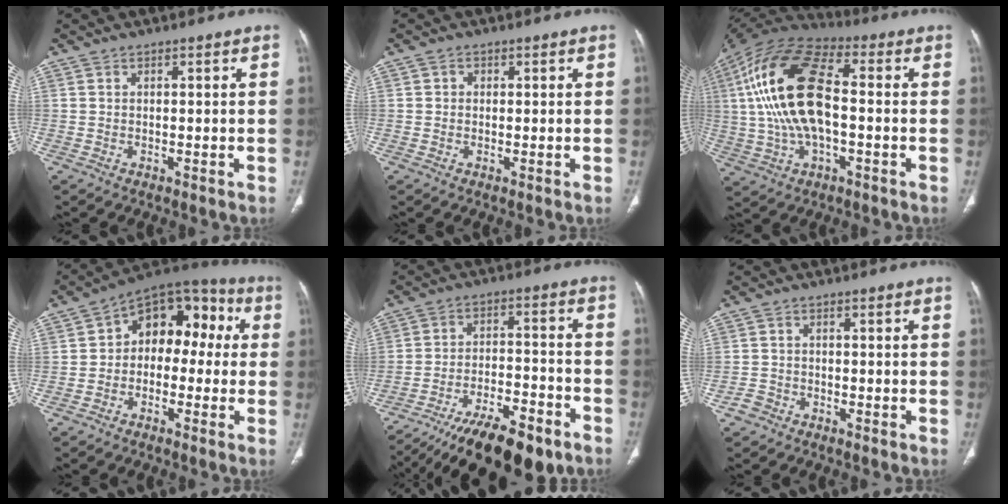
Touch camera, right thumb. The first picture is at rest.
{"total": 1.0, "force": [0.1, 1.0, 0.3], "torque": [0.001, 0.003, 0.000]}
{"total": 20.7, "force": [0.6, 10.1, 18.1], "torque": [-0.367, 0.026, 0.007]}
{"total": 13.3, "force": [0.8, 9.2, 9.6], "torque": [-0.083, 0.055, -0.008]}
{"total": 19.8, "force": [-14.6, 6.6, 11.6], "torque": [-0.175, 0.055, -0.238]}
{"total": 2.1, "force": [-1.5, 1.4, 0.3], "torque": [-0.010, 0.009, -0.031]}